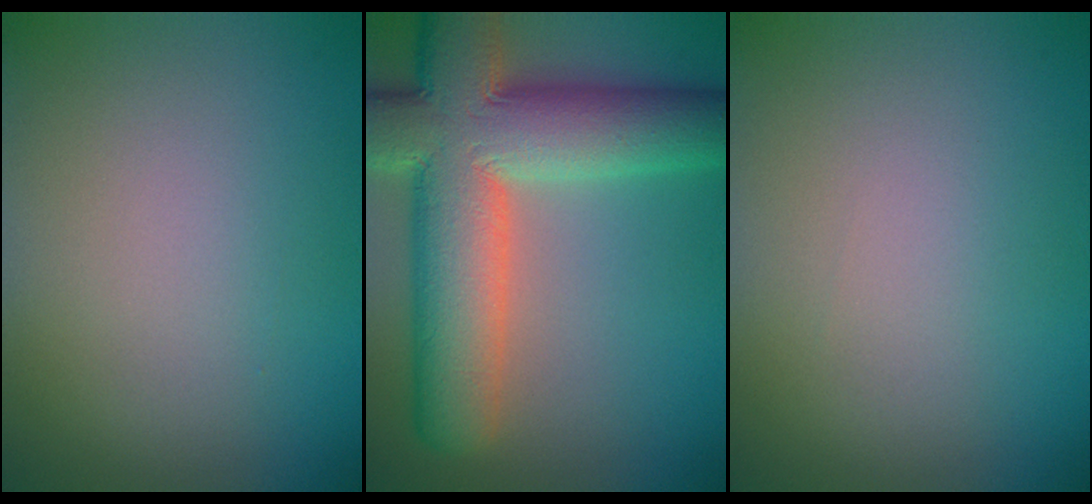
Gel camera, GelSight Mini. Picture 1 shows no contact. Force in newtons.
{"total": 13.3, "press": 13.2, "slide": 1.0}
{"total": 0.0}